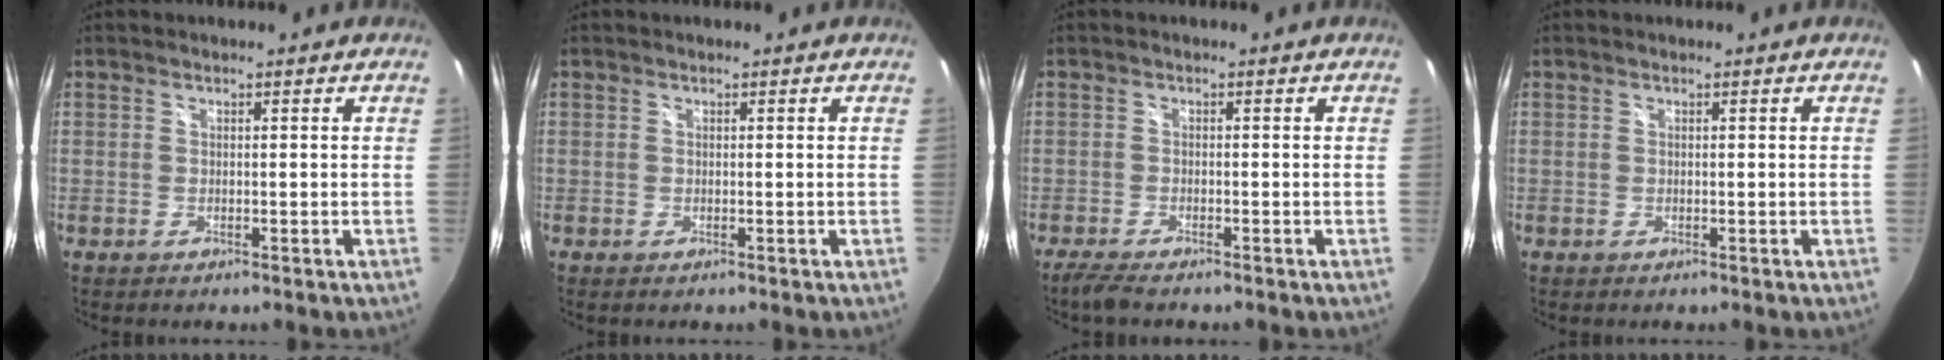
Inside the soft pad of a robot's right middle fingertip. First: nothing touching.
{"total": 0.0}
{"total": 3.5, "force": [-2.8, 0.4, 1.9], "torque": [-0.050, -0.010, -0.053]}
{"total": 0.0}